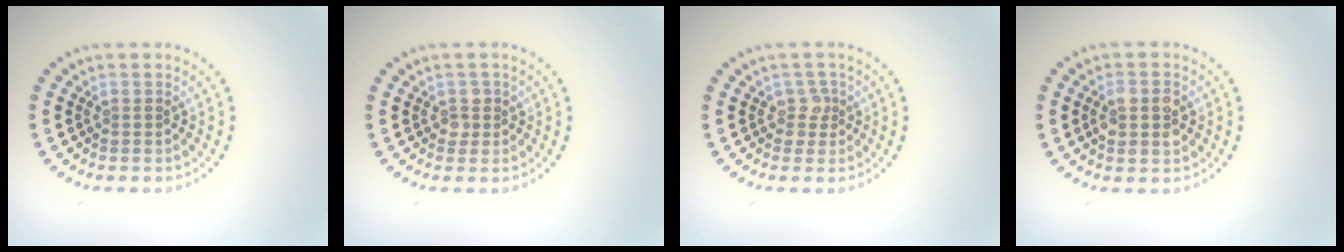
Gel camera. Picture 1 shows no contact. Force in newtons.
{"total": 1.1, "press": 1.1, "slide": 0.3}
{"total": 1.5, "press": 1.2, "slide": 0.9}
{"total": 2.8, "press": 2.8, "slide": 0.3}